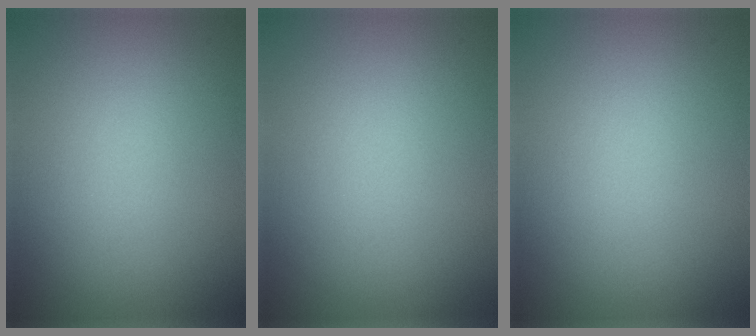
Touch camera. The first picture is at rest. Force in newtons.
{"total": 0.0}
{"total": 0.0}